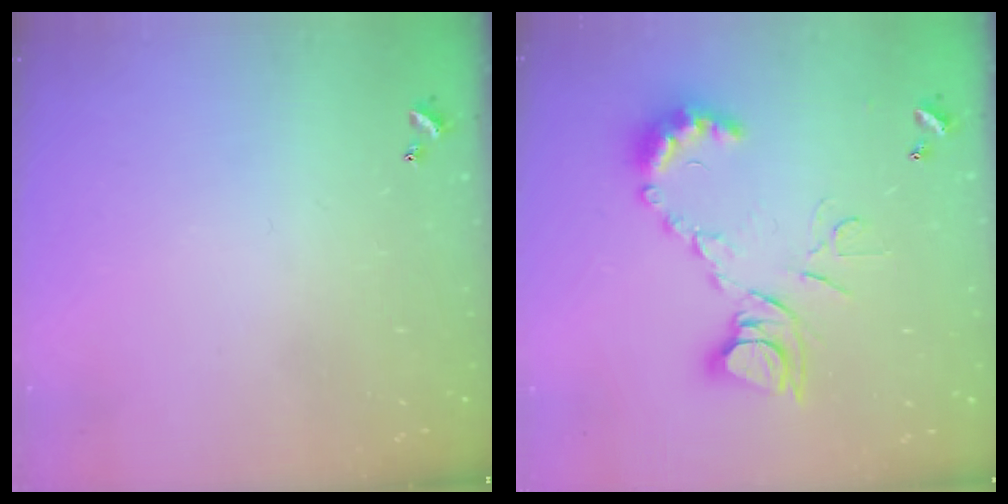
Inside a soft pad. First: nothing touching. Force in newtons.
{"total": 12.6, "press": 12.5, "slide": 1.2}